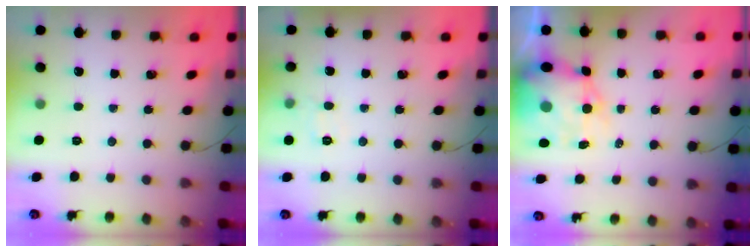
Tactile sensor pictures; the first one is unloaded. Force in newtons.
{"total": 5.9, "press": 5.7, "slide": 1.2}
{"total": 8.9, "press": 8.5, "slide": 2.6}